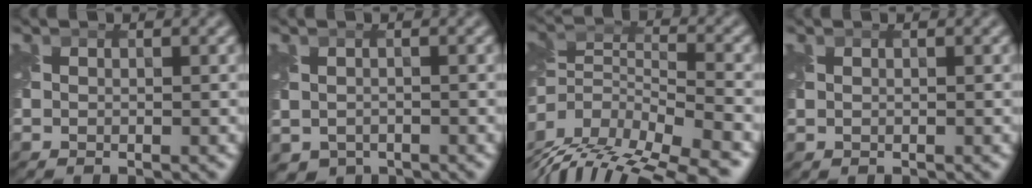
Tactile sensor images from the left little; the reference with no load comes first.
{"total": 1.7, "force": [-1.0, 1.3, 0.5], "torque": [-0.013, -0.013, -0.017]}
{"total": 11.8, "force": [-8.3, 5.1, 6.6], "torque": [-0.110, 0.012, -0.100]}
{"total": 0.0}